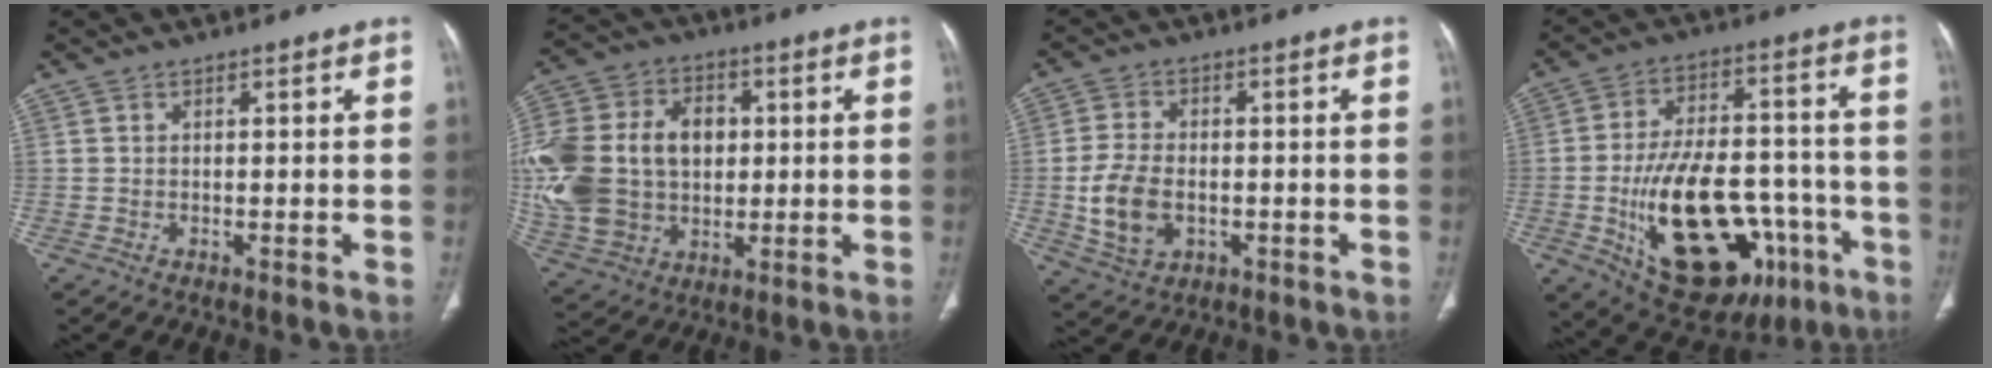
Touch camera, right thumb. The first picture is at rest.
{"total": 26.4, "force": [1.4, 19.6, 17.6], "torque": [-0.389, 0.028, 0.044]}
{"total": 9.1, "force": [-1.5, 6.1, 6.5], "torque": [-0.125, 0.004, -0.020]}
{"total": 26.8, "force": [-9.1, 14.5, 20.7], "torque": [-0.320, 0.027, -0.116]}